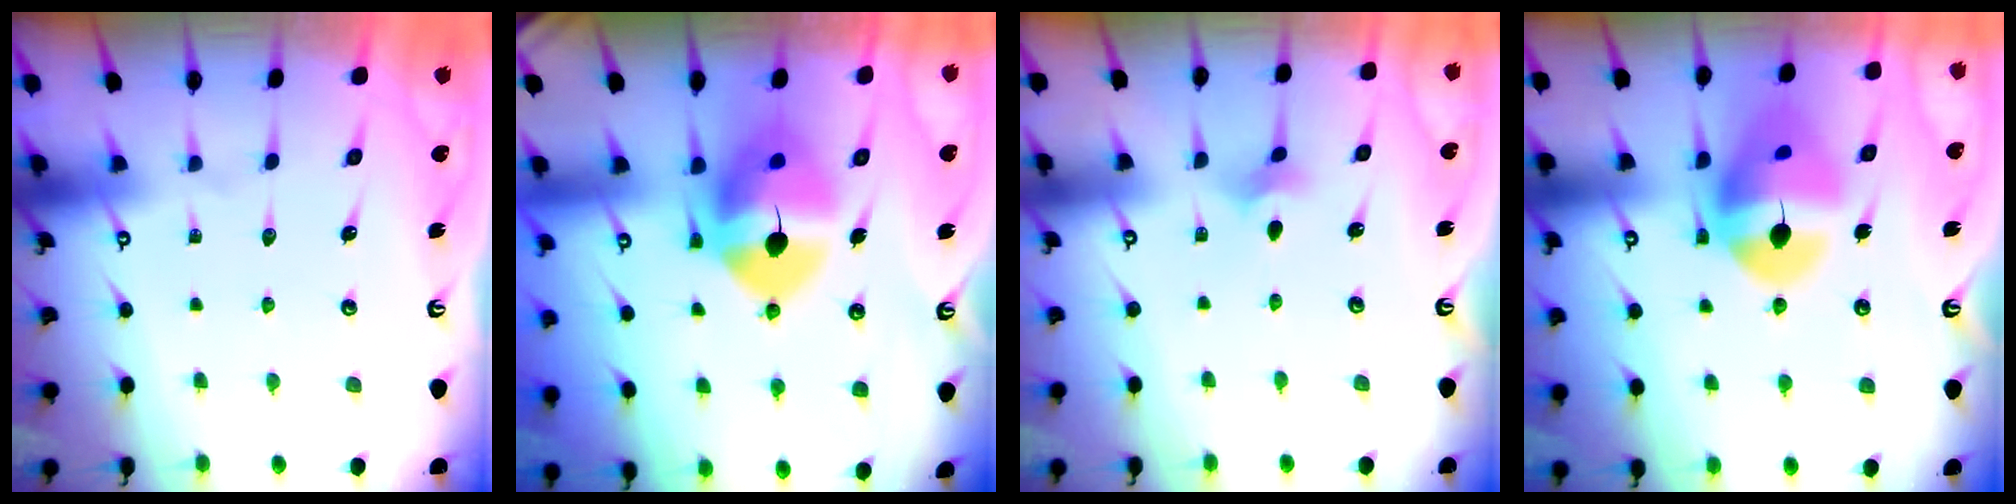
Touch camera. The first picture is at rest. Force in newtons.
{"total": 12.6, "press": 12.5, "slide": 1.8}
{"total": 1.8, "press": 1.7, "slide": 0.5}
{"total": 16.0, "press": 15.8, "slide": 2.3}